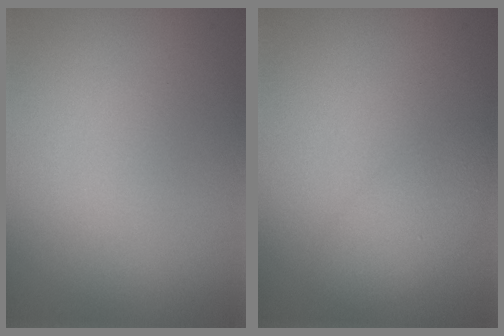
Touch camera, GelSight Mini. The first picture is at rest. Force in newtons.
{"total": 2.5, "press": 2.5, "slide": 0.1}